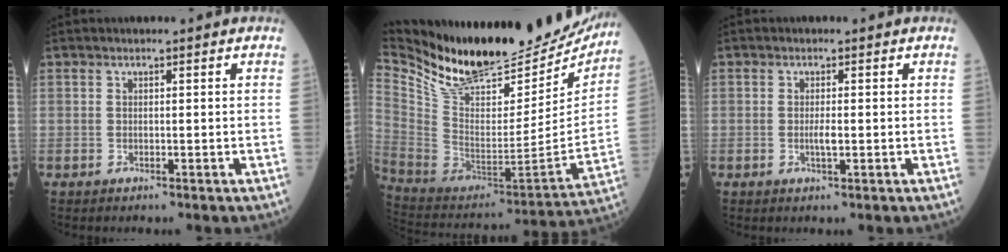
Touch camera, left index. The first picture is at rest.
{"total": 31.4, "force": [26.9, 9.3, 13.2], "torque": [-0.258, -0.058, 0.402]}
{"total": 1.7, "force": [-0.7, 0.3, 1.5], "torque": [-0.032, -0.006, -0.011]}